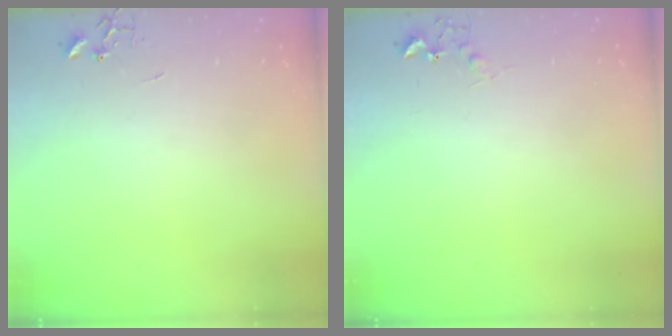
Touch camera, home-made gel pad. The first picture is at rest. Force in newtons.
{"total": 6.6, "press": 6.6, "slide": 0.8}